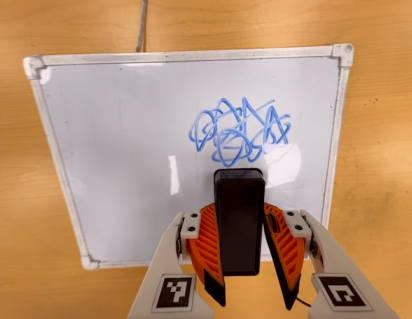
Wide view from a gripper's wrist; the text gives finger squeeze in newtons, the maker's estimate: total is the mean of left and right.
{"total": 7.4, "left": 7.1, "right": 7.8}